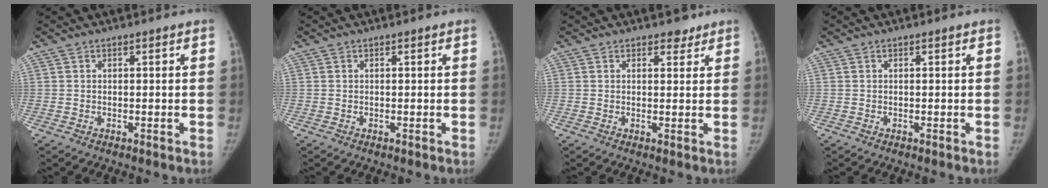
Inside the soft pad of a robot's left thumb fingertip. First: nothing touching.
{"total": 0.0}
{"total": 2.2, "force": [1.7, 1.3, 0.5], "torque": [0.009, -0.009, 0.019]}
{"total": 0.0}